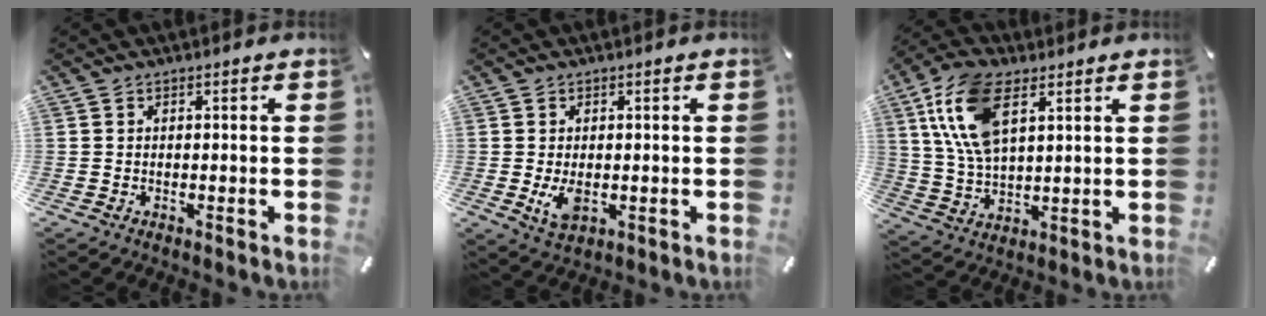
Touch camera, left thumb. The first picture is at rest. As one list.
[{"total": 4.6, "force": [-0.5, 2.8, 3.7], "torque": [-0.084, -0.009, -0.013]}, {"total": 13.6, "force": [6.3, 7.0, 9.8], "torque": [-0.232, -0.008, 0.111]}]